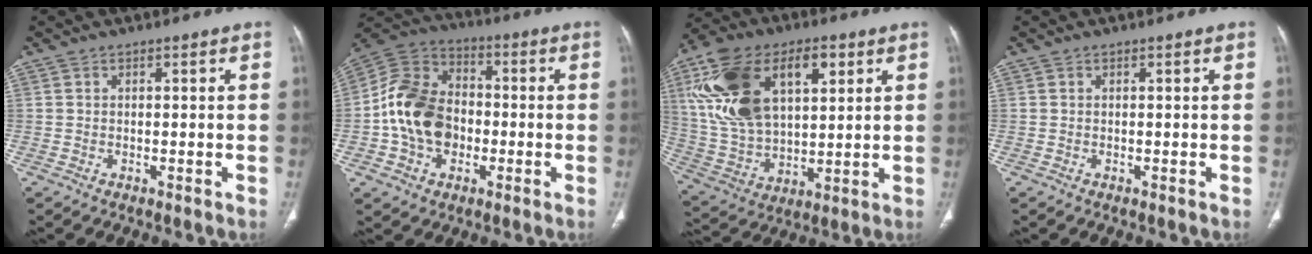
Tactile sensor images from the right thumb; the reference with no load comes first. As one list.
[{"total": 15.4, "force": [-2.2, 11.7, 9.6], "torque": [-0.155, 0.033, -0.046]}, {"total": 23.7, "force": [8.0, 13.8, 17.6], "torque": [-0.318, -0.004, 0.151]}, {"total": 0.0}]